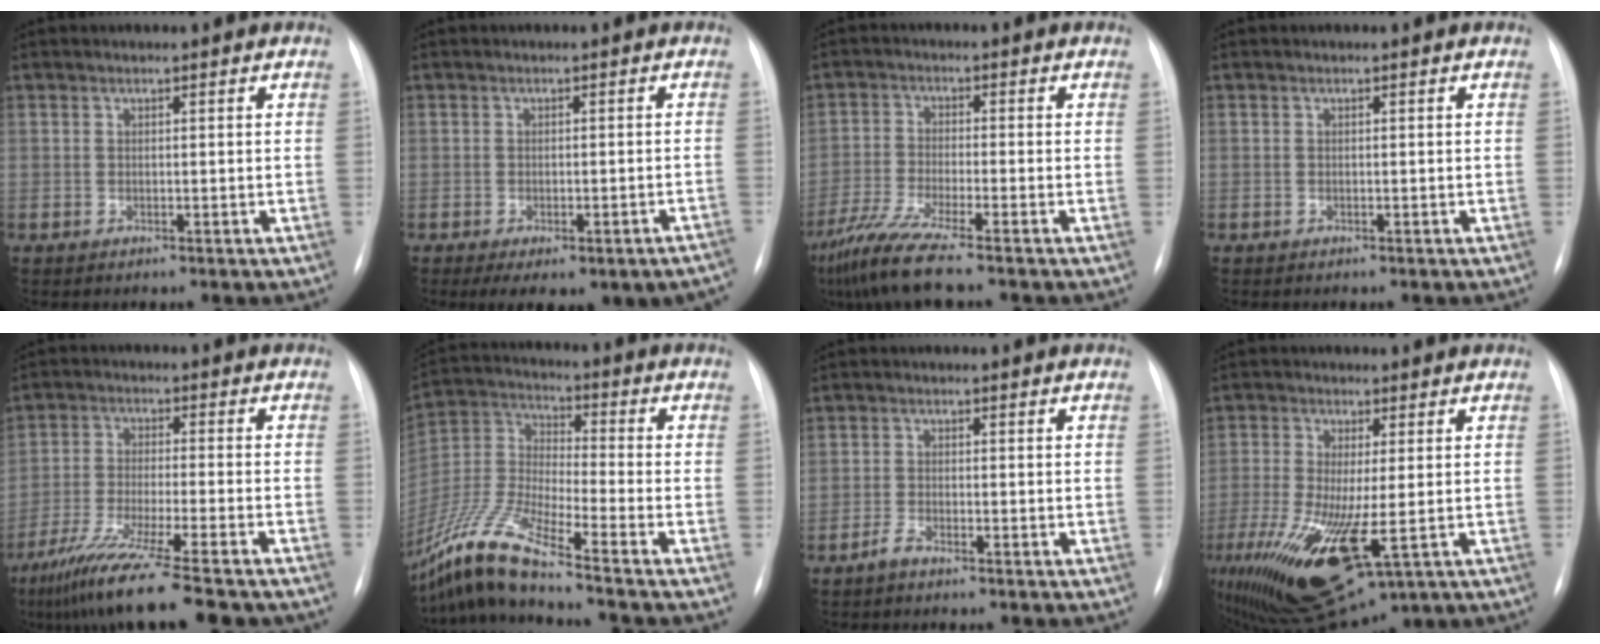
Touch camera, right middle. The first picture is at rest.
{"total": 10.7, "force": [-8.0, 3.3, 6.3], "torque": [-0.061, 0.009, -0.094]}
{"total": 8.3, "force": [-6.4, -0.5, 5.3], "torque": [-0.107, -0.031, -0.120]}
{"total": 0.0}
{"total": 14.0, "force": [-10.8, -0.2, 8.9], "torque": [-0.165, -0.049, -0.177]}
{"total": 13.4, "force": [-10.8, -1.2, 7.8], "torque": [-0.180, -0.017, -0.214]}
{"total": 1.6, "force": [-1.4, 0.1, 0.8], "torque": [-0.023, -0.002, -0.029]}
{"total": 16.4, "force": [-5.2, 5.2, 14.7], "torque": [-0.297, -0.047, -0.071]}